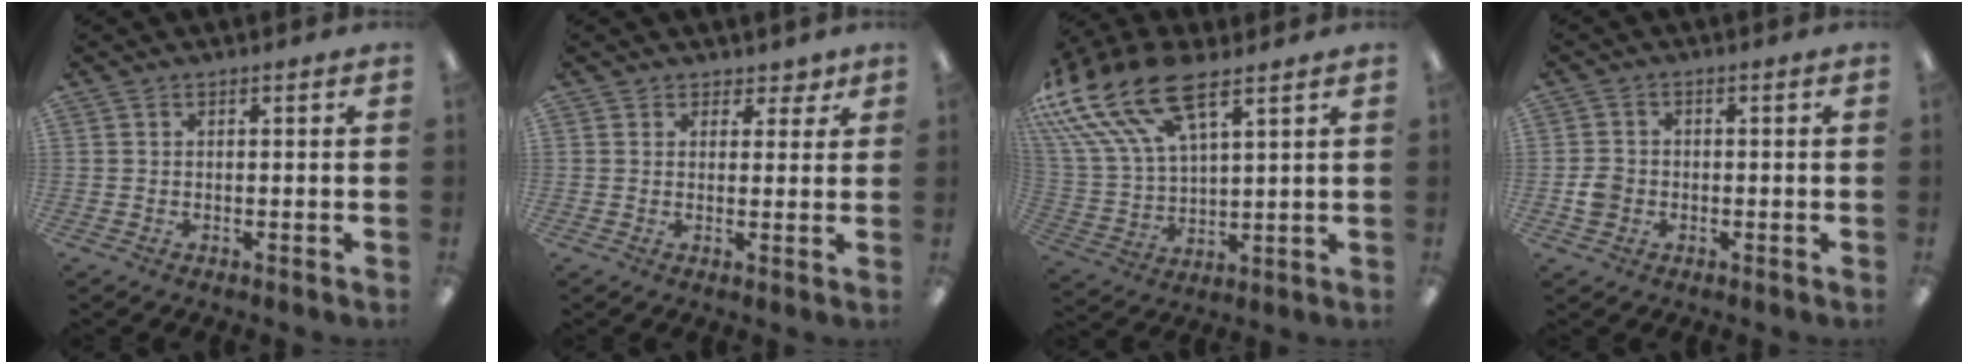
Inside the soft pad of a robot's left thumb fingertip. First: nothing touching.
{"total": 3.3, "force": [2.2, 2.5, 0.4], "torque": [0.011, -0.008, 0.036]}
{"total": 20.7, "force": [12.8, 8.9, 13.6], "torque": [-0.312, -0.064, 0.229]}
{"total": 3.4, "force": [-0.8, 2.9, 1.6], "torque": [-0.018, 0.004, -0.016]}